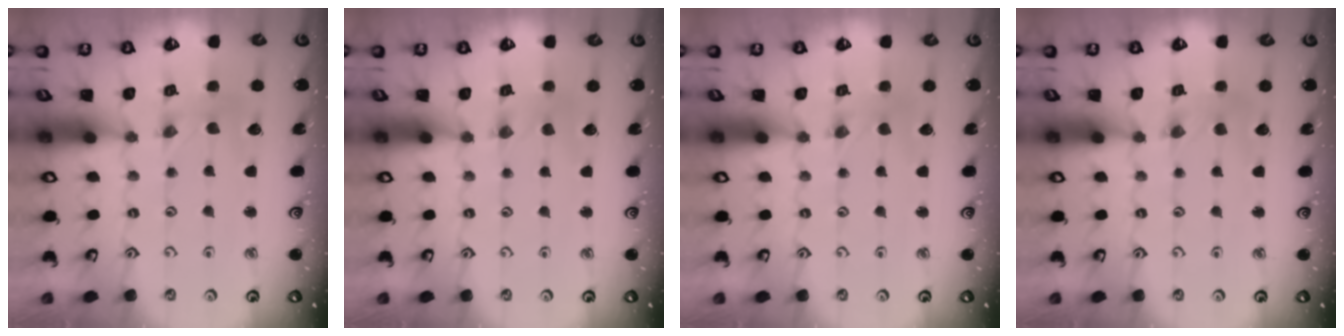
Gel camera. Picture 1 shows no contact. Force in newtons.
{"total": 0.0}
{"total": 0.0}
{"total": 0.9, "press": 0.9, "slide": 0.3}